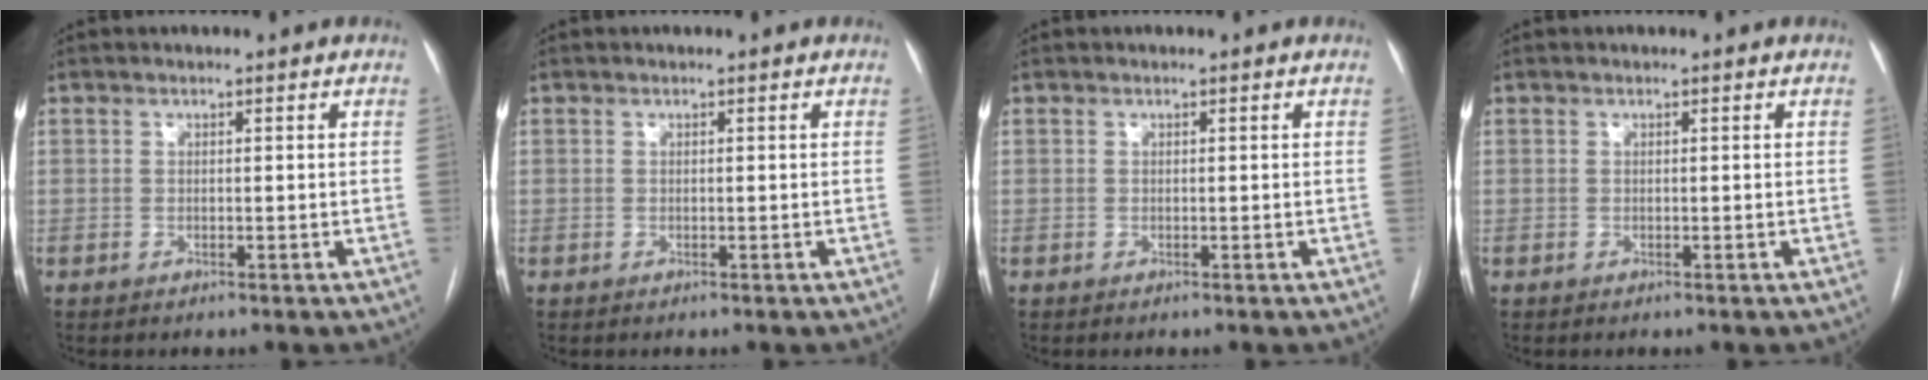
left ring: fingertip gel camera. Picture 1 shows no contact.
{"total": 0.0}
{"total": 0.0}
{"total": 0.0}